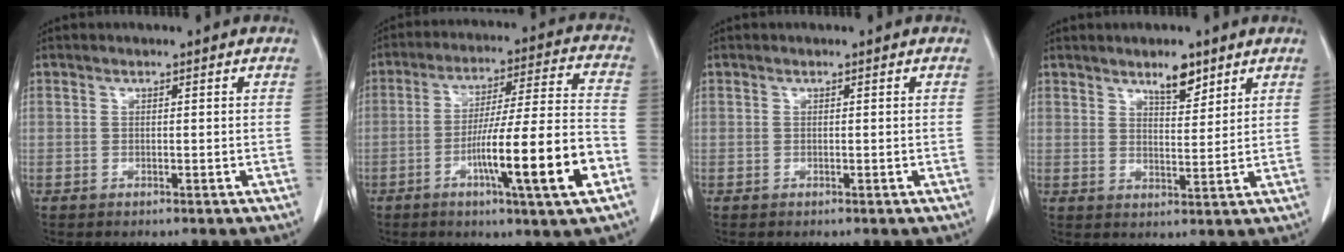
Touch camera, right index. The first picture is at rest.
{"total": 16.3, "force": [-5.9, 0.0, 15.2], "torque": [-0.250, -0.002, -0.094]}
{"total": 0.0}
{"total": 4.6, "force": [3.4, 1.5, 2.8], "torque": [-0.046, -0.002, 0.058]}